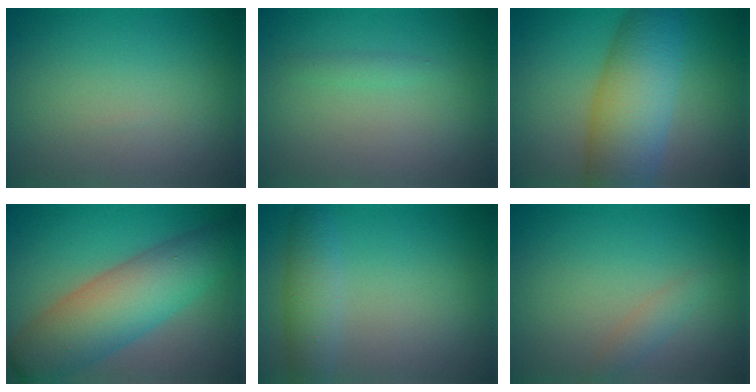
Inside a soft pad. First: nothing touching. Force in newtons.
{"total": 0.7, "press": 0.7, "slide": 0.0}
{"total": 8.3, "press": 8.3, "slide": 0.1}
{"total": 8.4, "press": 8.4, "slide": 0.1}
{"total": 2.8, "press": 2.8, "slide": 0.0}
{"total": 1.2, "press": 1.2, "slide": 0.0}